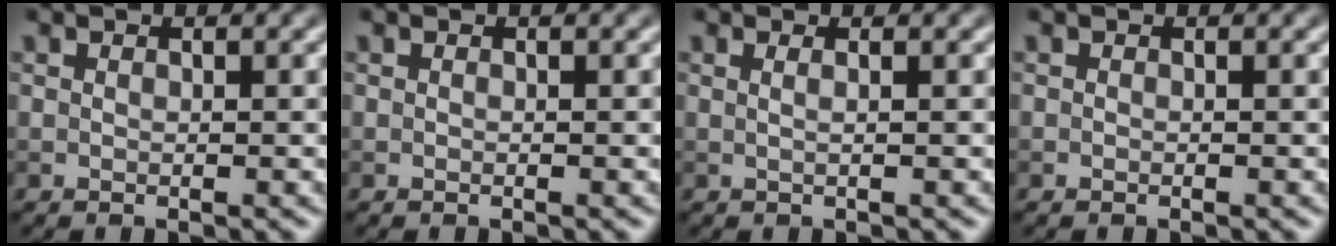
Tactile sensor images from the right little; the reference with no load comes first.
{"total": 0.0}
{"total": 1.3, "force": [0.5, 0.6, 1.1], "torque": [-0.005, -0.005, -0.007]}
{"total": 0.0}